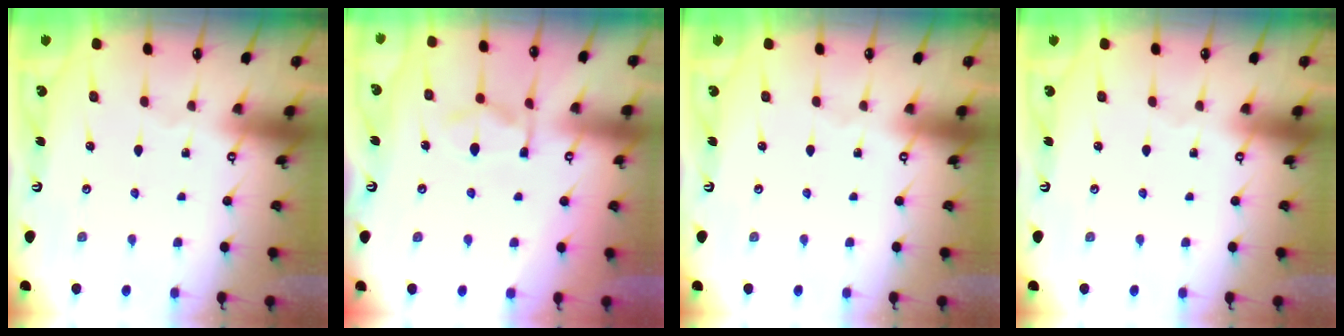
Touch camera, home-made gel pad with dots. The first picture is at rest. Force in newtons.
{"total": 9.3, "press": 9.2, "slide": 1.4}
{"total": 0.0}
{"total": 0.0}